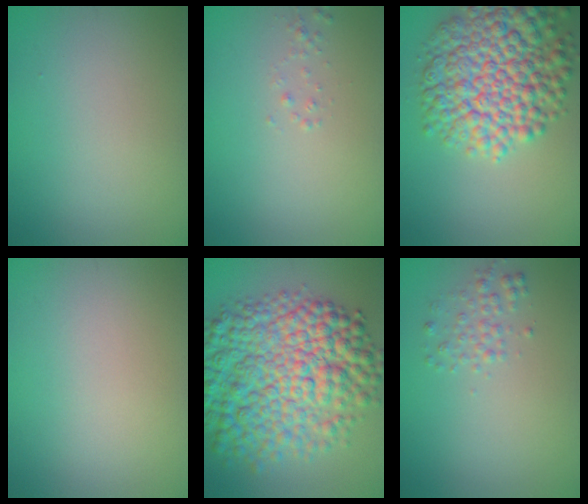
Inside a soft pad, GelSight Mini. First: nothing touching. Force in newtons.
{"total": 0.7, "press": 0.6, "slide": 0.1}
{"total": 9.8, "press": 9.8, "slide": 0.3}
{"total": 0.0}
{"total": 12.0, "press": 12.0, "slide": 0.1}
{"total": 1.5, "press": 1.5, "slide": 0.1}